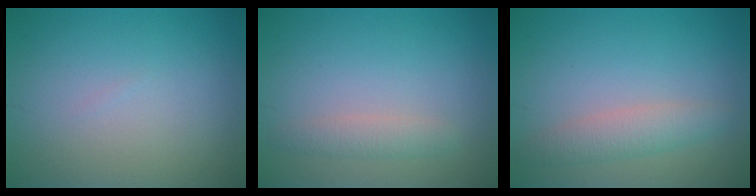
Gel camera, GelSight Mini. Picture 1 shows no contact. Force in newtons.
{"total": 1.6, "press": 1.6, "slide": 0.0}
{"total": 2.5, "press": 2.5, "slide": 0.1}